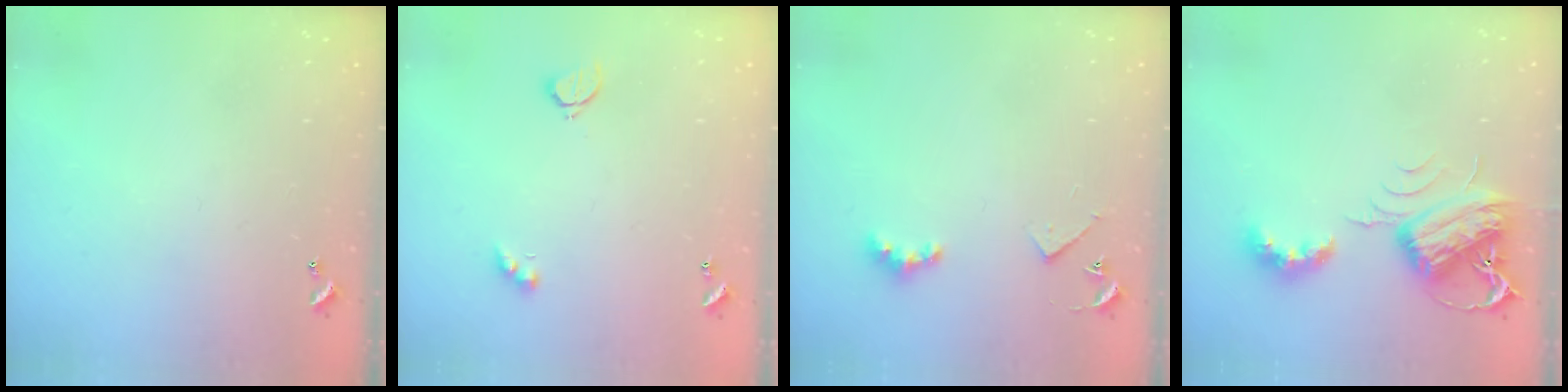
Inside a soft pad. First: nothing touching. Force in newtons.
{"total": 2.6, "press": 2.5, "slide": 0.5}
{"total": 4.5, "press": 4.4, "slide": 0.7}
{"total": 8.7, "press": 8.7, "slide": 0.5}